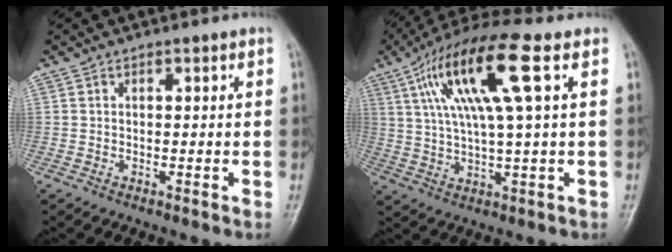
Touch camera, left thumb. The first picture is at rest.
{"total": 15.4, "force": [5.3, 2.5, 14.3], "torque": [-0.287, 0.016, 0.093]}